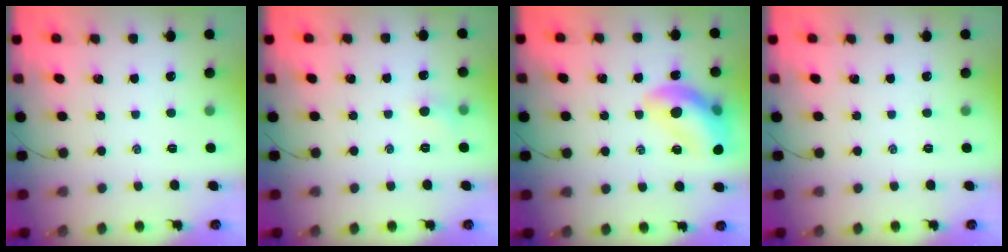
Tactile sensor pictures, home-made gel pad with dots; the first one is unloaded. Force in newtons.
{"total": 3.6, "press": 3.4, "slide": 1.1}
{"total": 16.6, "press": 16.4, "slide": 2.3}
{"total": 0.0}